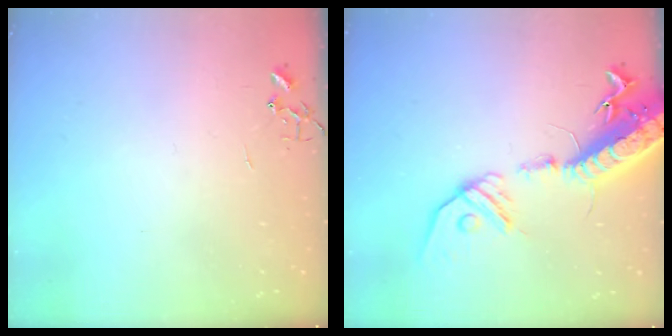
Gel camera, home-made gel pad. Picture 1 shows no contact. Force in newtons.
{"total": 20.4, "press": 19.9, "slide": 4.3}